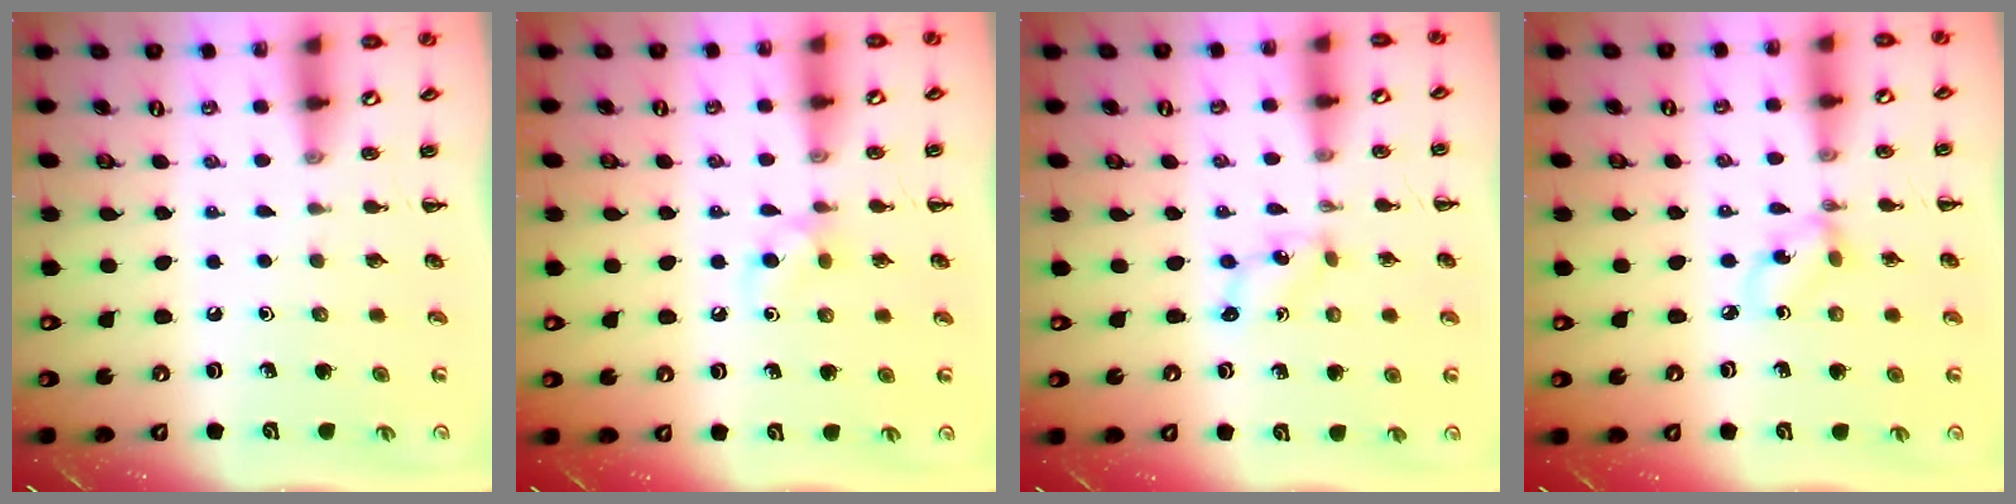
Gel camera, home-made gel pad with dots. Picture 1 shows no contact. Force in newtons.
{"total": 5.5, "press": 5.4, "slide": 1.0}
{"total": 1.0, "press": 0.9, "slide": 0.3}
{"total": 2.9, "press": 2.8, "slide": 0.6}